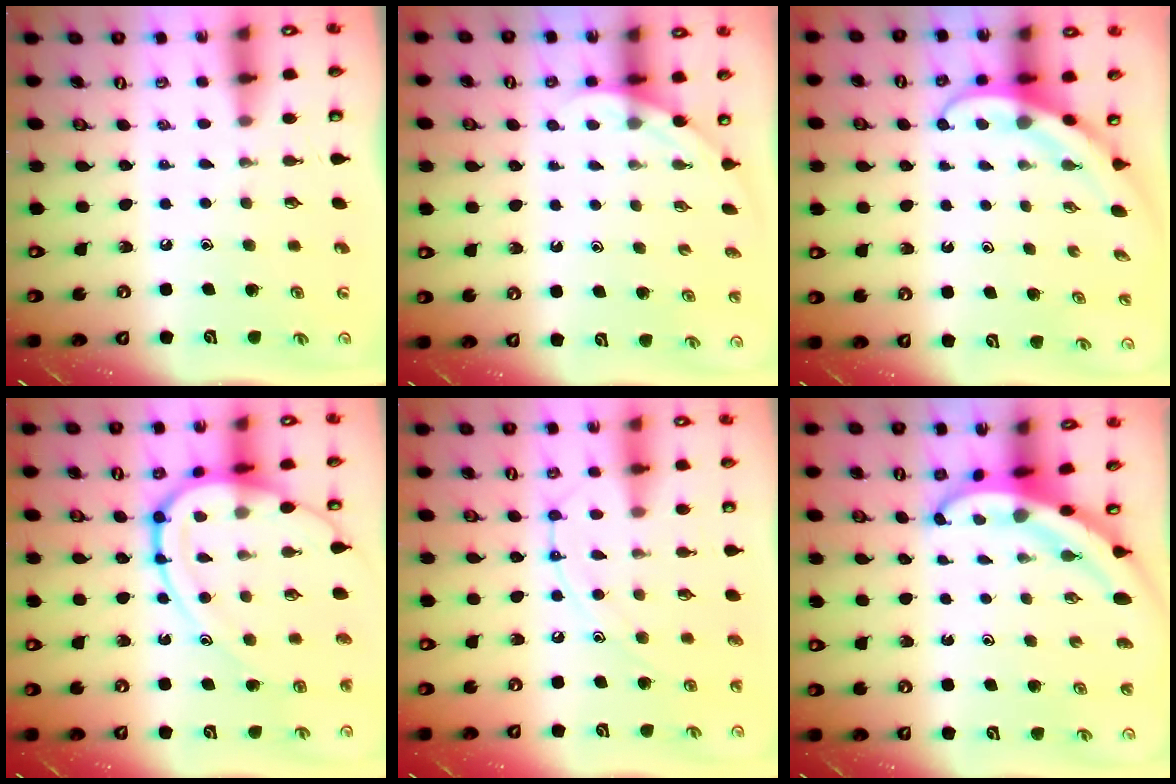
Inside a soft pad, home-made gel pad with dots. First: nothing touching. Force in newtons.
{"total": 2.2, "press": 2.2, "slide": 0.0}
{"total": 3.8, "press": 3.8, "slide": 0.3}
{"total": 13.9, "press": 13.8, "slide": 0.8}
{"total": 11.6, "press": 11.5, "slide": 1.0}
{"total": 5.7, "press": 5.7, "slide": 0.4}